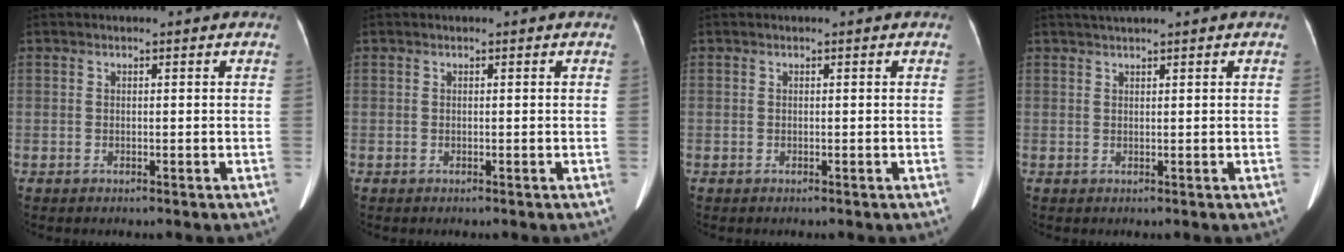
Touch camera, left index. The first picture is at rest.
{"total": 0.0}
{"total": 0.0}
{"total": 1.9, "force": [1.5, -0.5, 1.0], "torque": [-0.016, 0.014, 0.033]}